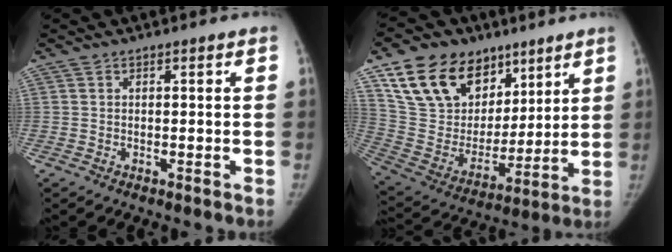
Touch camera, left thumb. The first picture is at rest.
{"total": 22.5, "force": [12.9, 15.1, 10.4], "torque": [-0.155, -0.031, 0.246]}